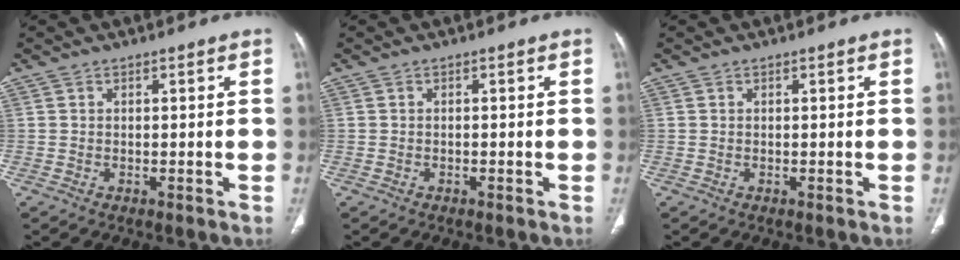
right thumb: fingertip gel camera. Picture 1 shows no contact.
{"total": 0.0}
{"total": 0.0}